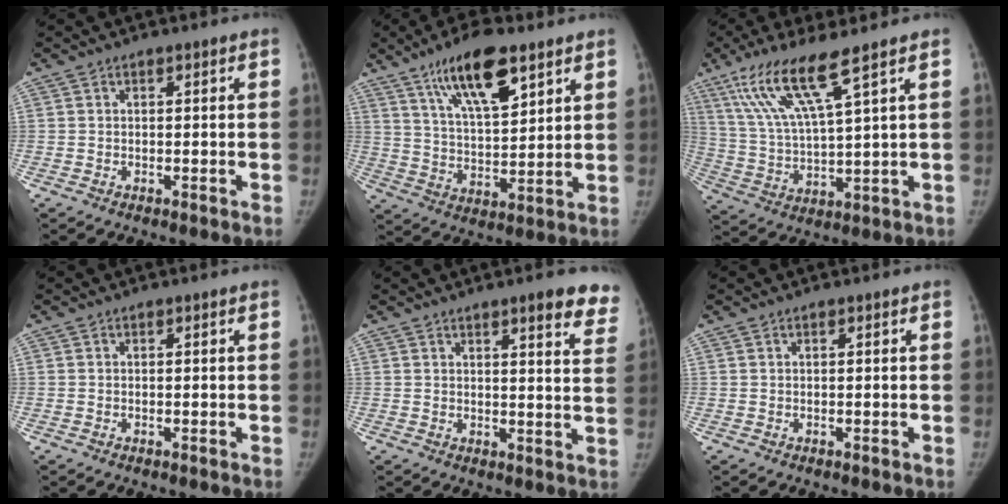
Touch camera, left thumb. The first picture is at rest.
{"total": 14.7, "force": [8.8, 5.0, 10.7], "torque": [-0.163, -0.037, 0.157]}
{"total": 12.4, "force": [7.5, 0.9, 9.9], "torque": [-0.214, -0.031, 0.155]}
{"total": 0.0}
{"total": 10.1, "force": [7.5, 2.3, 6.3], "torque": [-0.043, -0.036, 0.075]}
{"total": 0.0}